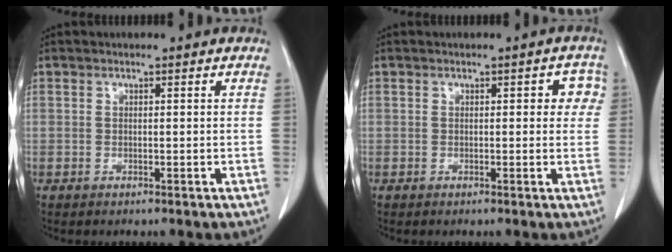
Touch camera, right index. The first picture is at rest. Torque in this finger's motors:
{"motor_torque": [0.04, 0.04, 0.02, -0.01]}